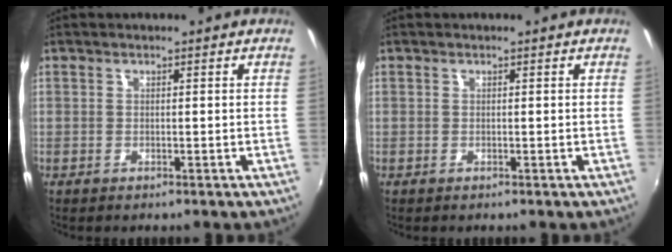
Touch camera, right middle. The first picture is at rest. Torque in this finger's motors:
{"motor_torque": [0.27, -0.27, 0.05, 0.01]}